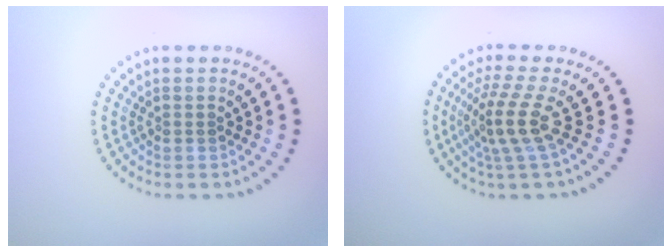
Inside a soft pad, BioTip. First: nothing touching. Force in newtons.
{"total": 3.9, "press": 2.8, "slide": 2.7}